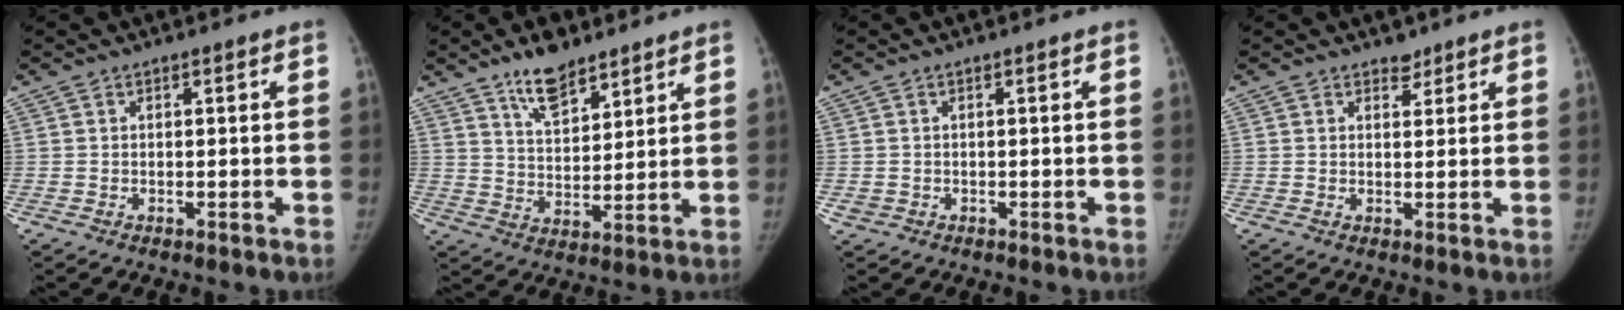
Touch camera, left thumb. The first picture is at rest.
{"total": 9.4, "force": [6.9, 3.9, 5.0], "torque": [-0.061, -0.047, 0.125]}
{"total": 1.1, "force": [-0.3, 1.0, 0.2], "torque": [-0.003, 0.002, -0.002]}
{"total": 1.9, "force": [1.5, 1.1, 0.3], "torque": [0.010, -0.011, 0.020]}